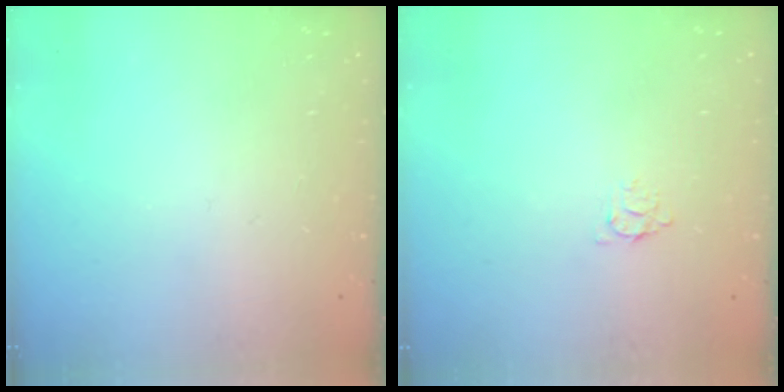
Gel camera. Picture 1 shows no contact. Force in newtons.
{"total": 3.6, "press": 3.5, "slide": 0.4}